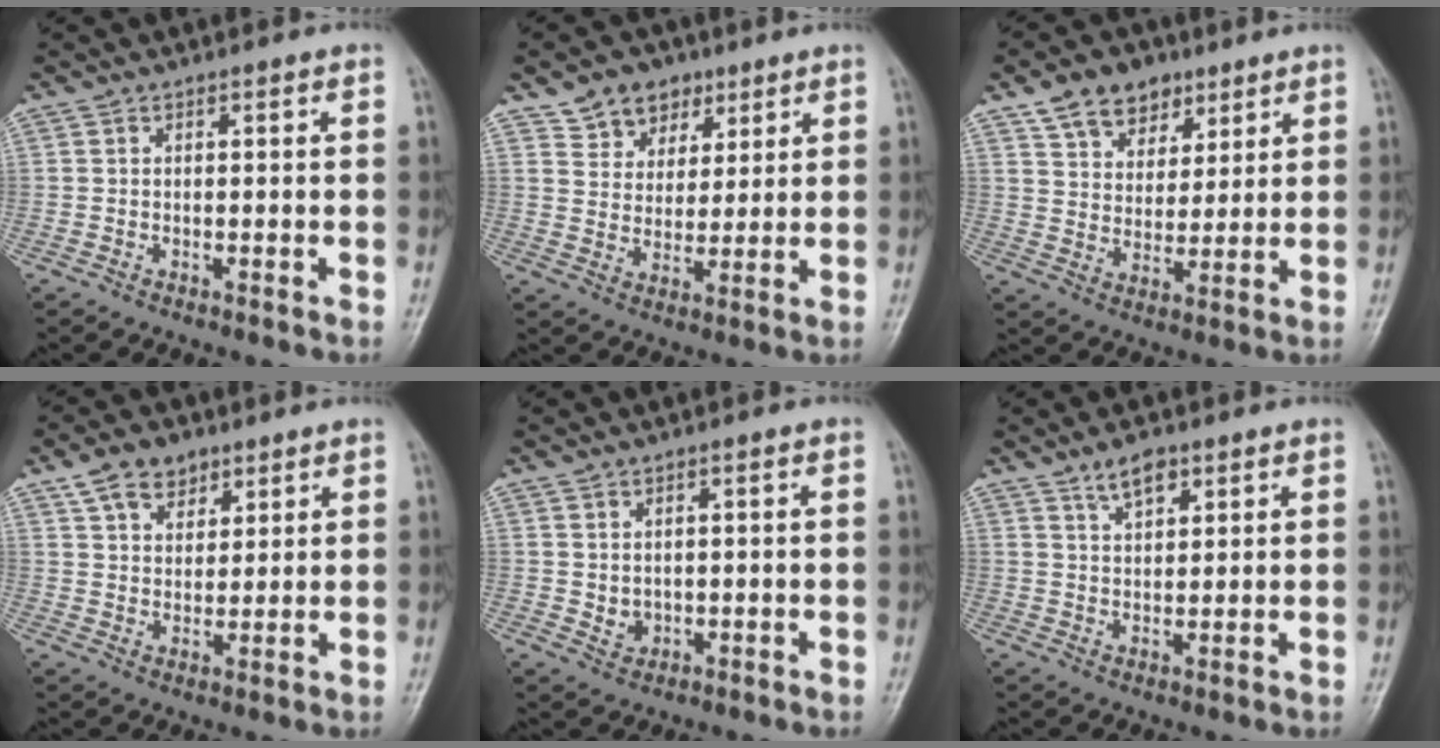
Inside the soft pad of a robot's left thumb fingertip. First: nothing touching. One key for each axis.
{"total": 8.7, "fx": 5.3, "fy": 6.4, "fz": 2.5, "tx": -0.003, "ty": -0.025, "tz": 0.094}
{"total": 10.1, "fx": 6.2, "fy": 6.9, "fz": 4.1, "tx": -0.034, "ty": -0.027, "tz": 0.107}
{"total": 7.4, "fx": 4.5, "fy": 4.7, "fz": 3.5, "tx": -0.032, "ty": -0.022, "tz": 0.079}
{"total": 2.4, "fx": 0.3, "fy": 2.0, "fz": 1.2, "tx": -0.013, "ty": -0.004, "tz": 0.013}
{"total": 4.5, "fx": 3.0, "fy": 2.1, "fz": 2.6, "tx": -0.034, "ty": -0.015, "tz": 0.056}